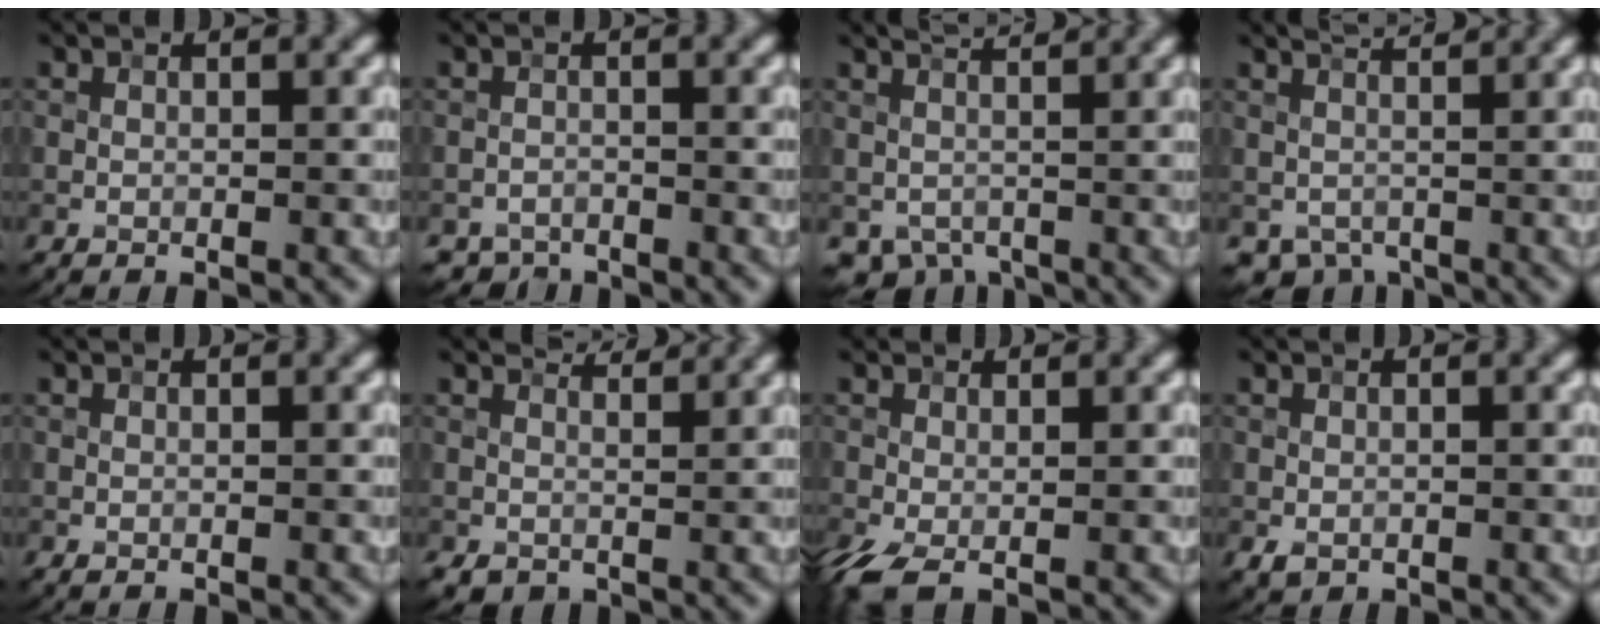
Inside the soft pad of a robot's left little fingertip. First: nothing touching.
{"total": 1.5, "force": [-1.3, 0.6, -0.3], "torque": [0.015, 0.000, -0.028]}
{"total": 3.1, "force": [1.3, 2.0, 2.1], "torque": [-0.032, 0.004, 0.028]}
{"total": 2.5, "force": [1.3, 1.5, 1.6], "torque": [-0.024, 0.001, 0.026]}
{"total": 0.0}
{"total": 2.7, "force": [2.2, 1.1, 1.0], "torque": [-0.029, 0.004, 0.030]}
{"total": 2.9, "force": [-0.8, 1.8, 2.1], "torque": [-0.070, -0.004, -0.021]}
{"total": 0.7, "force": [-0.1, 0.7, 0.3], "torque": [-0.005, -0.001, -0.002]}